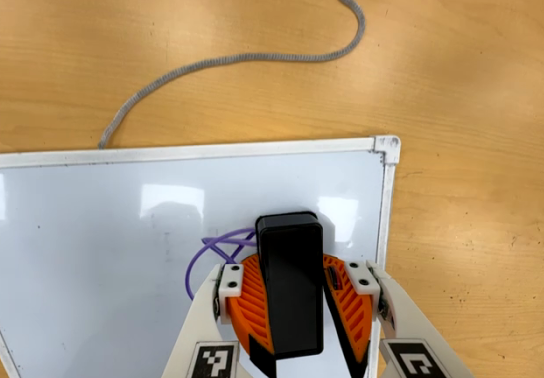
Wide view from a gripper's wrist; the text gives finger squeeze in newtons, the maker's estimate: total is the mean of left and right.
{"total": 16.6, "left": 18.6, "right": 14.6}